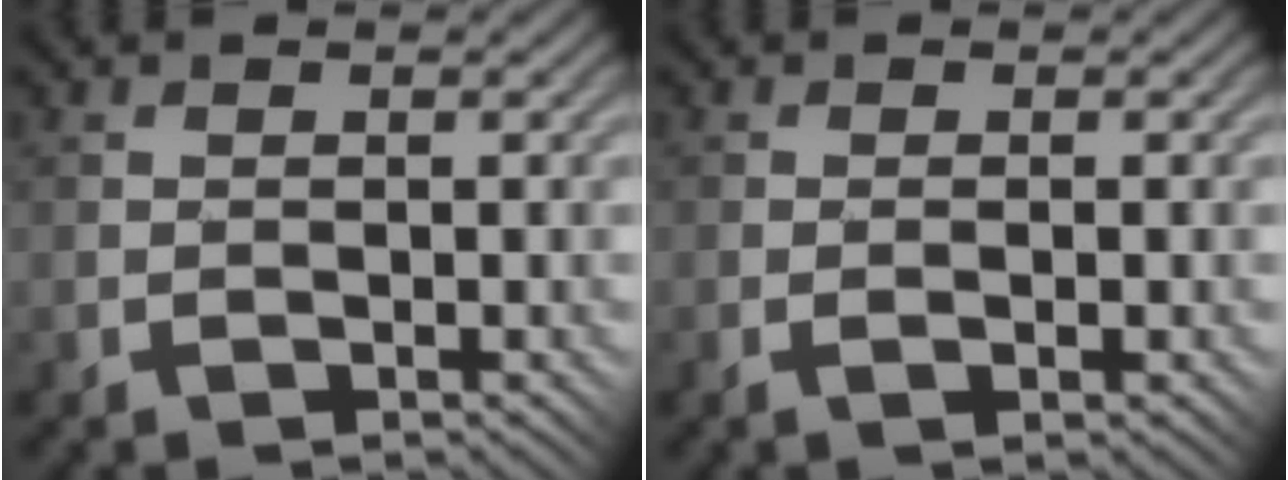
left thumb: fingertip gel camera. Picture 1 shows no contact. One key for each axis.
{"total": 1.2, "fx": -0.4, "fy": 0.1, "fz": 1.2, "tx": -0.019, "ty": 0.002, "tz": -0.006}